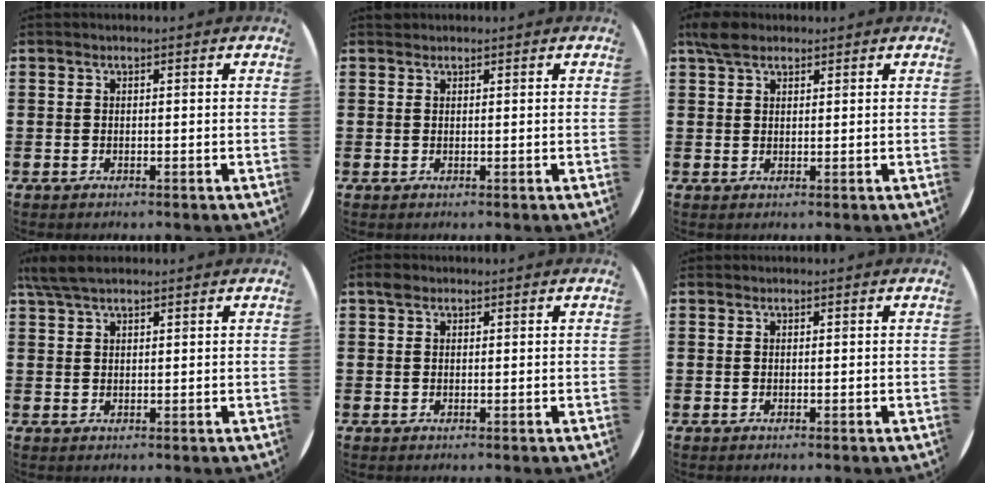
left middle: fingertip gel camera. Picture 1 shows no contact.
{"total": 0.5, "force": [0.5, 0.2, -0.1], "torque": [0.011, 0.001, 0.007]}
{"total": 3.0, "force": [2.4, 1.2, 1.3], "torque": [-0.023, 0.003, 0.044]}
{"total": 3.7, "force": [2.8, 0.9, 2.1], "torque": [-0.049, 0.006, 0.054]}
{"total": 1.0, "force": [0.8, 0.6, 0.3], "torque": [0.008, -0.002, 0.011]}
{"total": 0.0}